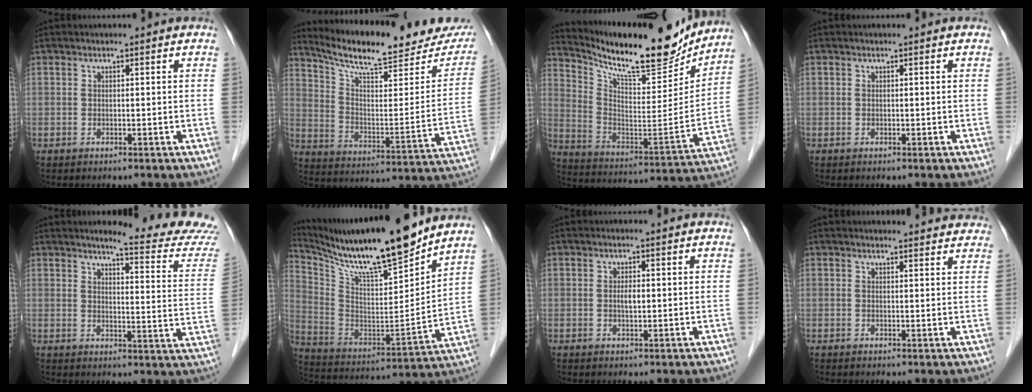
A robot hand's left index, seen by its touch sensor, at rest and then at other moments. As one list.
[{"total": 22.2, "force": [19.6, 3.7, 9.8], "torque": [-0.147, -0.039, 0.275]}, {"total": 20.6, "force": [18.6, 3.2, 8.3], "torque": [-0.154, -0.038, 0.289]}, {"total": 0.0}, {"total": 14.5, "force": [13.9, -1.0, 3.9], "torque": [-0.046, -0.093, 0.150]}, {"total": 21.1, "force": [18.0, 1.1, 10.9], "torque": [-0.201, -0.014, 0.309]}, {"total": 1.5, "force": [0.1, 0.5, 1.4], "torque": [-0.028, 0.001, 0.002]}, {"total": 7.3, "force": [7.1, 1.1, 1.2], "torque": [0.001, 0.002, 0.058]}]